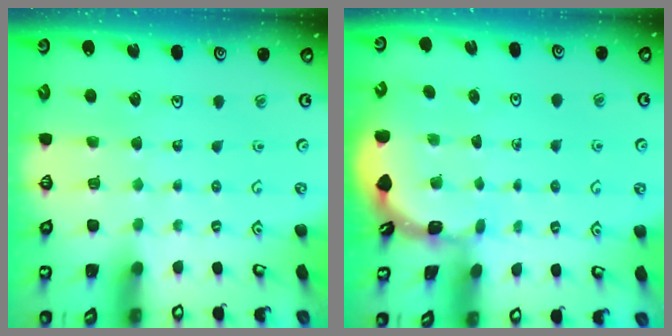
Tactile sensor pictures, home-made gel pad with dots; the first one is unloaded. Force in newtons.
{"total": 1.8, "press": 1.8, "slide": 0.1}